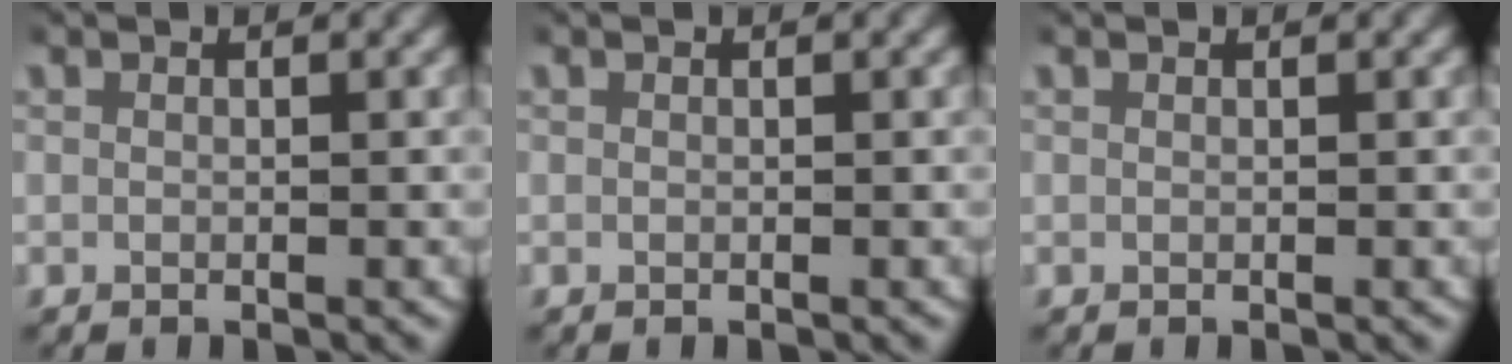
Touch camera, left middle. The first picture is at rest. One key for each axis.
{"total": 0.0}
{"total": 0.0}